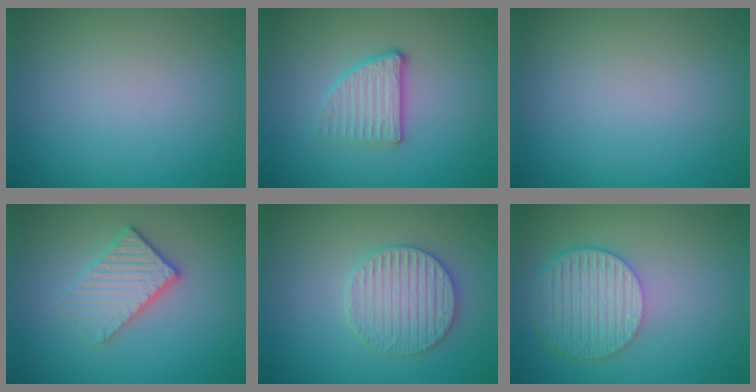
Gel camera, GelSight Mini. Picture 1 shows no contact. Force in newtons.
{"total": 2.7, "press": 2.4, "slide": 1.2}
{"total": 0.0}
{"total": 3.2, "press": 2.9, "slide": 1.4}
{"total": 3.6, "press": 3.5, "slide": 0.9}
{"total": 6.1, "press": 4.5, "slide": 4.2}